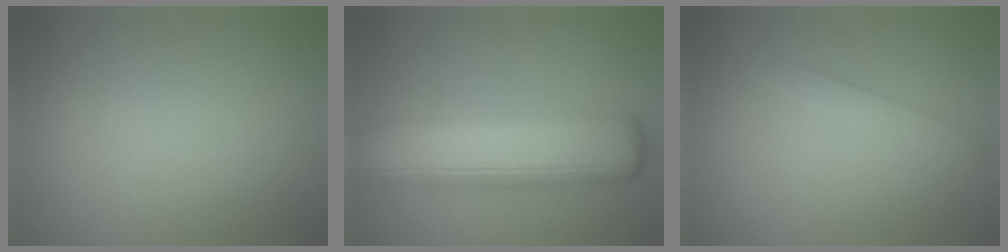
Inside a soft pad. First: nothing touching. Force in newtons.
{"total": 10.5, "press": 10.5, "slide": 0.5}
{"total": 1.3, "press": 1.3, "slide": 0.1}